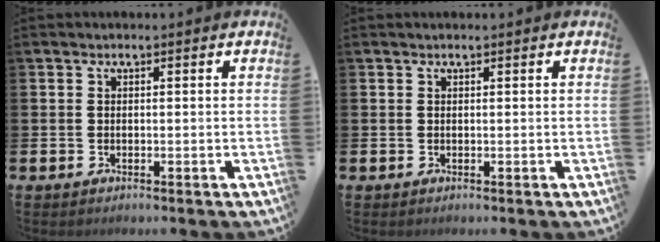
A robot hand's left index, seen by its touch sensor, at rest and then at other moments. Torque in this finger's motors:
{"motor_torque": [-0.52, 0.55, -0.45, -0.01]}